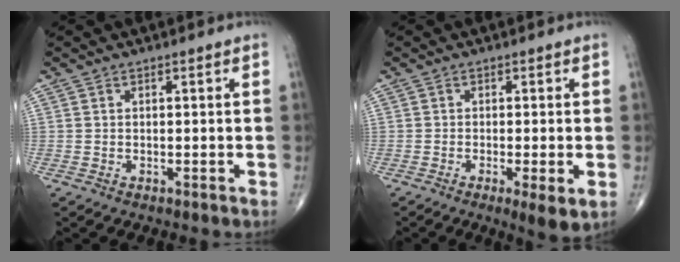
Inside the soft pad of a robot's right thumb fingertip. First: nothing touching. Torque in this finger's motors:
{"motor_torque": [-0.11, 0.13, -0.18, -0.25, 0.01]}